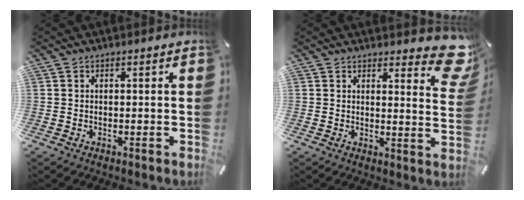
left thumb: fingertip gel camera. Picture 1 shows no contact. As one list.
[{"total": 9.3, "force": [6.6, 3.8, 5.3], "torque": [-0.047, -0.053, 0.112]}]